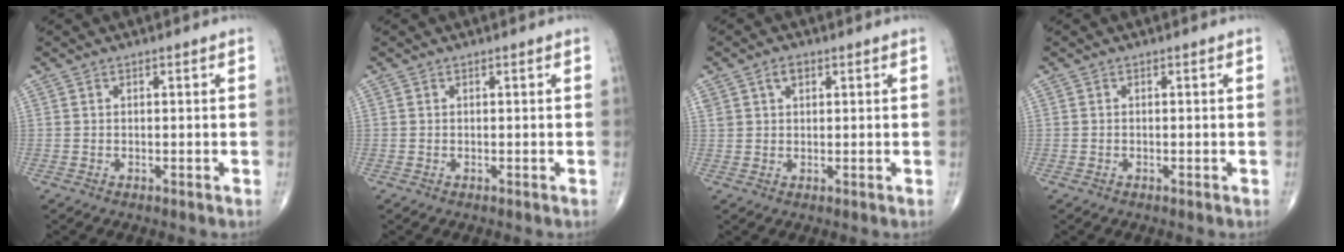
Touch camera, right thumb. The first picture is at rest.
{"total": 0.0}
{"total": 3.0, "force": [1.4, 2.0, 1.7], "torque": [-0.022, 0.001, 0.028]}
{"total": 0.0}